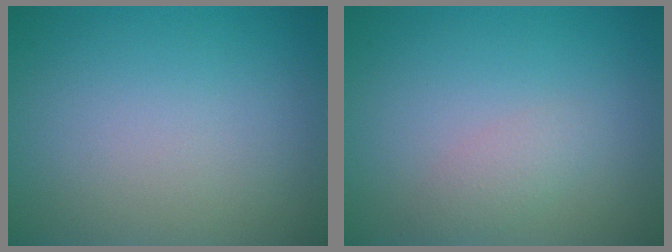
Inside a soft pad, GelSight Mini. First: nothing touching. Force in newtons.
{"total": 1.5, "press": 1.5, "slide": 0.1}